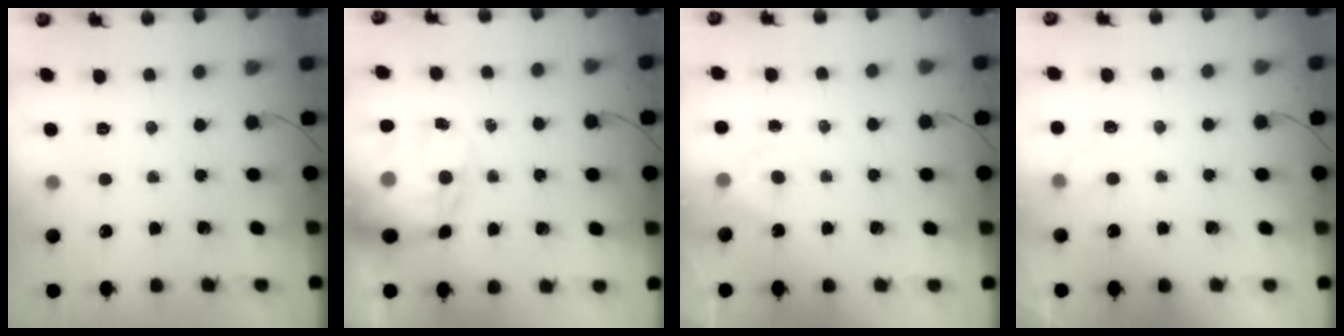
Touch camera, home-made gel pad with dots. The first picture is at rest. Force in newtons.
{"total": 16.1, "press": 15.7, "slide": 3.8}
{"total": 4.5, "press": 4.2, "slide": 1.5}
{"total": 2.4, "press": 1.9, "slide": 1.4}